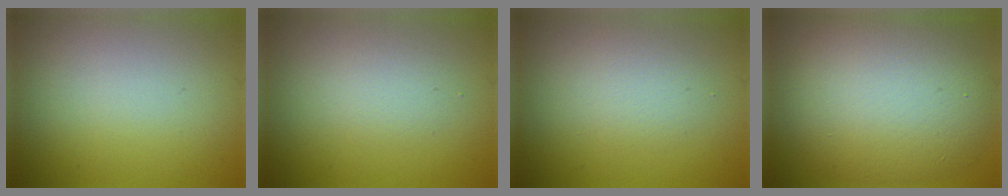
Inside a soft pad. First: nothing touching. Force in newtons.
{"total": 1.7, "press": 1.7, "slide": 0.1}
{"total": 2.1, "press": 2.1, "slide": 0.0}
{"total": 10.5, "press": 10.5, "slide": 0.8}